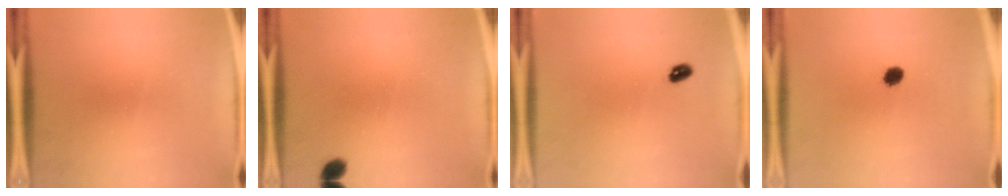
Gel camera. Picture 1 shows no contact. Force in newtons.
{"total": 2.3}
{"total": 1.9}
{"total": 2.8}